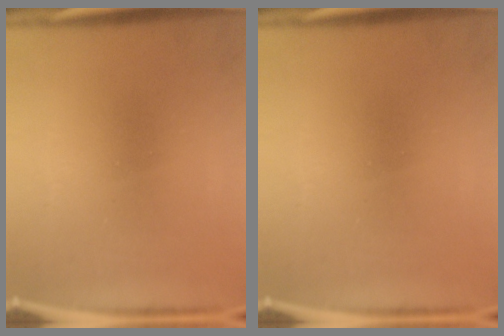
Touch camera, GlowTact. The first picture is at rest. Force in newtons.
{"total": 0.0}